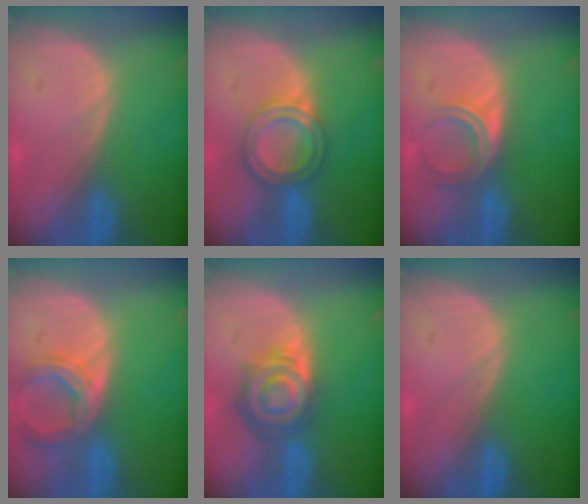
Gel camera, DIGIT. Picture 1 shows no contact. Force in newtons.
{"total": 6.2, "press": 5.4, "slide": 3.0}
{"total": 4.9, "press": 4.0, "slide": 2.9}
{"total": 6.6, "press": 6.0, "slide": 2.8}
{"total": 8.0, "press": 7.1, "slide": 3.6}
{"total": 0.0}